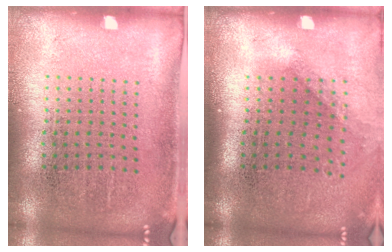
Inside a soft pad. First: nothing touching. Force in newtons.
{"total": 1.3, "press": 0.9, "slide": 0.8}